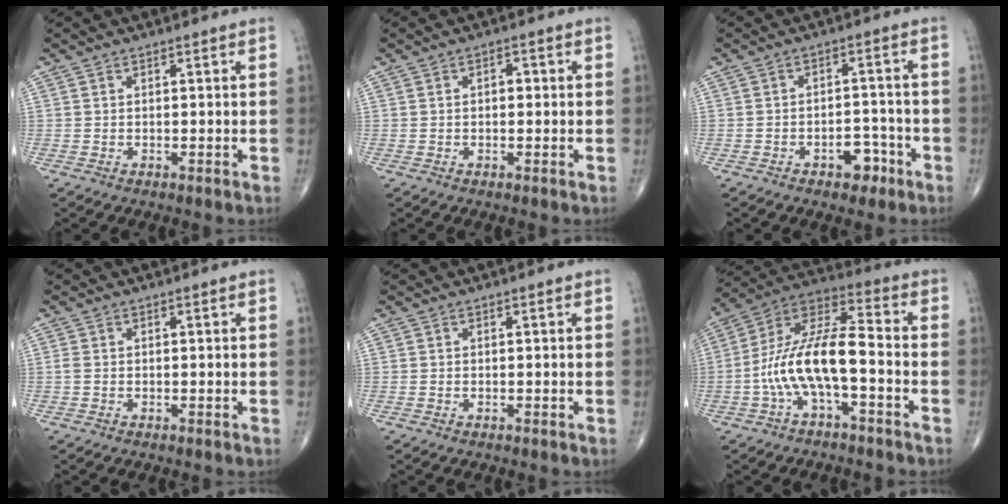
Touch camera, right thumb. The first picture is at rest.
{"total": 1.6, "force": [0.1, 1.0, 1.2], "torque": [-0.013, 0.006, -0.001]}
{"total": 5.0, "force": [-2.8, 3.0, 2.9], "torque": [-0.018, 0.028, -0.039]}
{"total": 0.8, "force": [-0.1, 0.5, 0.6], "torque": [-0.015, 0.000, -0.002]}
{"total": 0.0}
{"total": 13.8, "force": [-3.8, 4.8, 12.4], "torque": [-0.247, 0.060, -0.076]}